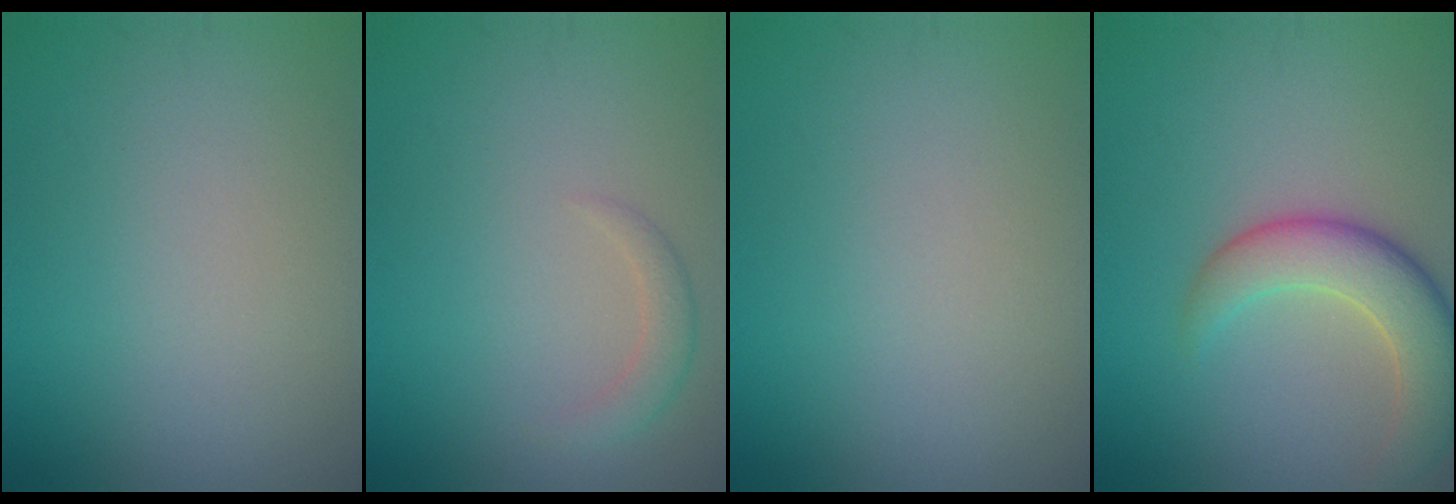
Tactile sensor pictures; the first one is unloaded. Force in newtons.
{"total": 1.5, "press": 1.5, "slide": 0.1}
{"total": 0.0}
{"total": 5.5, "press": 5.5, "slide": 0.5}